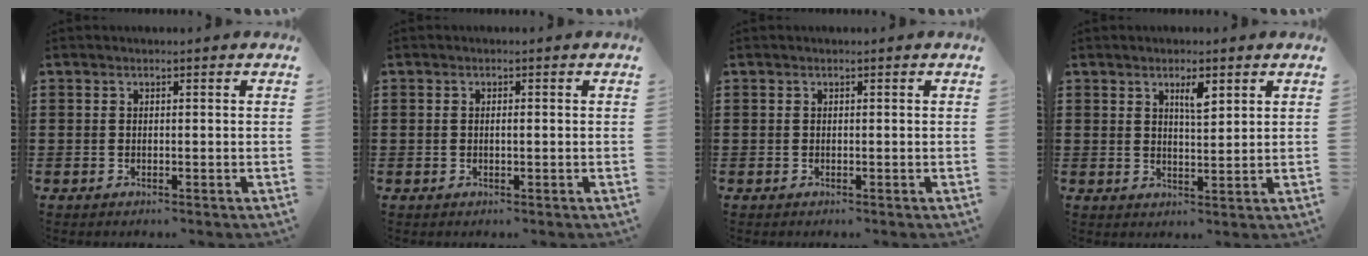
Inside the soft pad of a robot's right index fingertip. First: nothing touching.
{"total": 1.0, "force": [0.0, 0.3, 0.9], "torque": [-0.019, 0.000, 0.000]}
{"total": 0.0}
{"total": 3.2, "force": [1.9, 0.8, 2.5], "torque": [-0.045, 0.002, 0.030]}